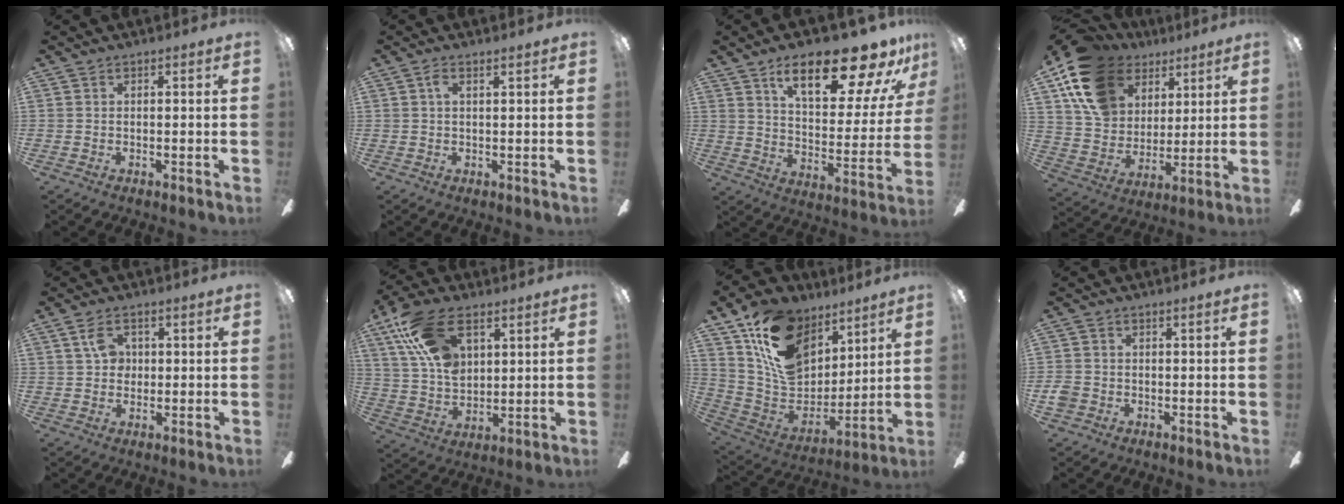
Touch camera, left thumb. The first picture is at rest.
{"total": 2.2, "force": [1.2, 0.5, 1.8], "torque": [-0.040, 0.004, 0.020]}
{"total": 22.0, "force": [14.7, 7.3, 14.7], "torque": [-0.221, -0.083, 0.236]}
{"total": 17.3, "force": [9.2, 12.3, 7.9], "torque": [-0.162, -0.030, 0.183]}
{"total": 5.5, "force": [1.8, 4.0, 3.3], "torque": [-0.056, 0.006, 0.030]}
{"total": 17.3, "force": [8.2, 10.0, 11.4], "torque": [-0.219, -0.011, 0.153]}
{"total": 19.7, "force": [10.1, 13.6, 10.0], "torque": [-0.179, -0.045, 0.196]}
{"total": 2.4, "force": [-1.2, 1.8, 1.0], "torque": [-0.014, 0.007, -0.022]}